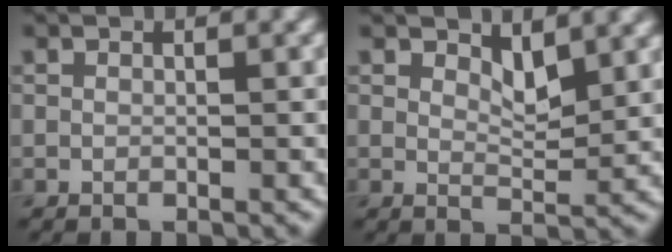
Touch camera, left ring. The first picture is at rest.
{"total": 2.5, "force": [1.6, 0.9, 1.7], "torque": [-0.031, -0.009, 0.028]}